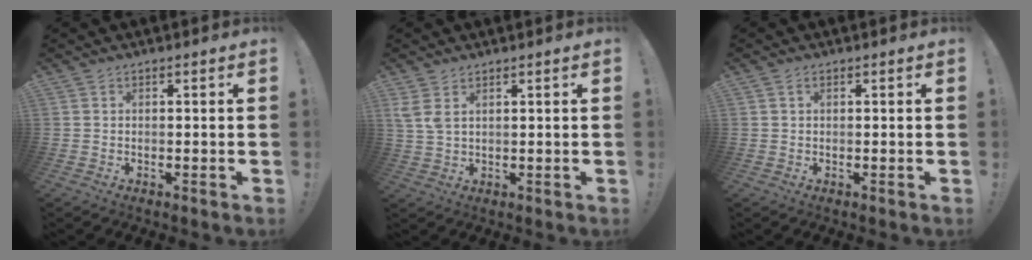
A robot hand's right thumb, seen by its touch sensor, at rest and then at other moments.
{"total": 3.8, "force": [2.0, 1.7, 2.8], "torque": [-0.052, -0.008, 0.038]}
{"total": 0.9, "force": [0.3, 0.6, 0.6], "torque": [-0.004, 0.001, 0.004]}